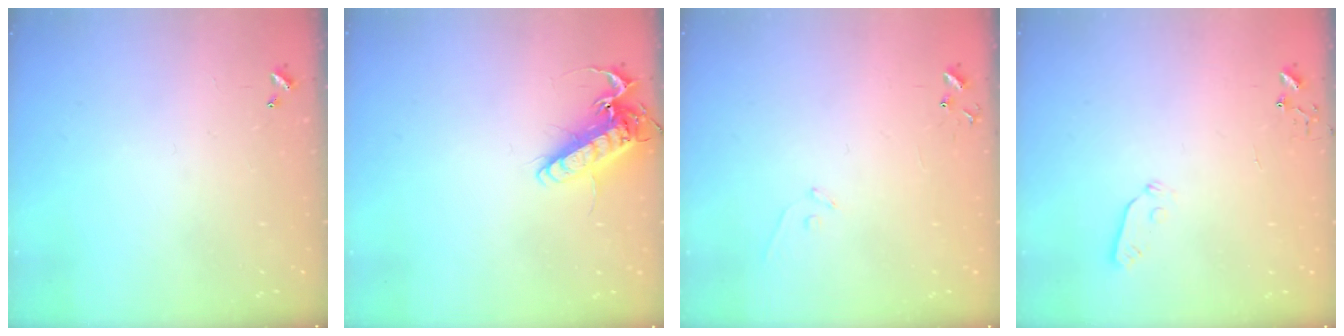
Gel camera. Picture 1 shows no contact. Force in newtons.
{"total": 14.8, "press": 14.6, "slide": 2.4}
{"total": 7.4, "press": 7.3, "slide": 0.6}
{"total": 3.7, "press": 3.7, "slide": 0.4}